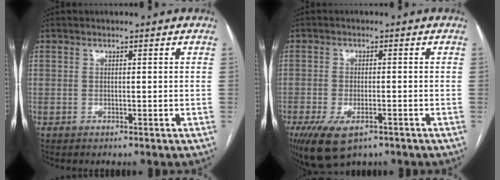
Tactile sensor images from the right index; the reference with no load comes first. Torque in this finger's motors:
{"motor_torque": [1.43, -0.71, 0.44, 0.10]}